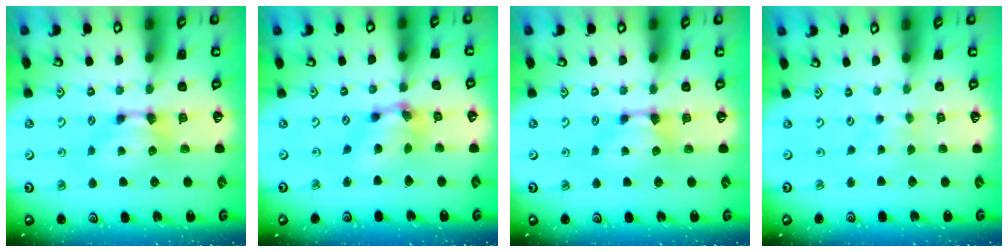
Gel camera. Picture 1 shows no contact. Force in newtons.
{"total": 6.8, "press": 6.5, "slide": 2.0}
{"total": 0.5, "press": 0.2, "slide": 0.5}
{"total": 2.3, "press": 2.3, "slide": 0.1}